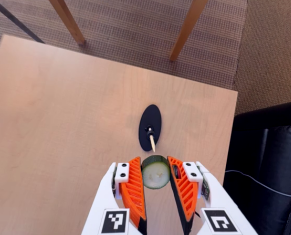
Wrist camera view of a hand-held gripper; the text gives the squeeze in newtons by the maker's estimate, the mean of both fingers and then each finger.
{"total": 9.0, "left": 8.9, "right": 9.0}